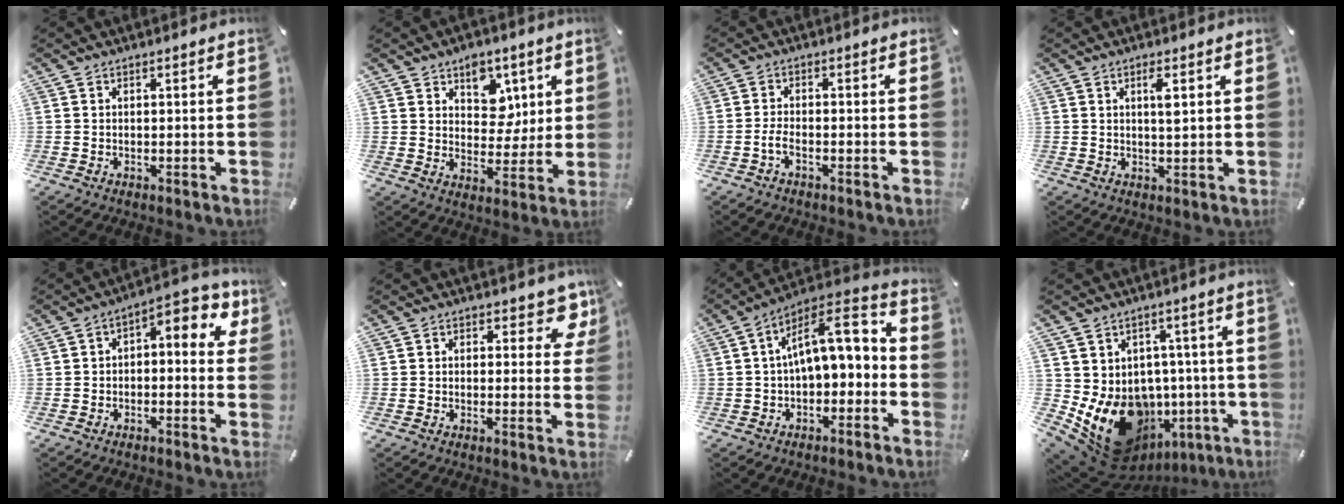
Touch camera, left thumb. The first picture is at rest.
{"total": 9.1, "force": [4.2, 7.3, 3.4], "torque": [-0.038, -0.021, 0.073]}
{"total": 3.0, "force": [-1.6, 1.2, 2.2], "torque": [-0.051, 0.004, -0.032]}
{"total": 3.2, "force": [1.2, 0.6, 3.0], "torque": [-0.054, 0.000, 0.015]}
{"total": 5.9, "force": [0.4, 3.5, 4.7], "torque": [-0.058, -0.007, -0.002]}
{"total": 5.8, "force": [2.8, 3.7, 3.4], "torque": [-0.026, -0.011, 0.042]}
{"total": 12.1, "force": [2.9, 6.7, 9.7], "torque": [-0.152, -0.010, 0.054]}
{"total": 15.1, "force": [-5.2, 11.5, 8.3], "torque": [-0.150, 0.004, -0.069]}